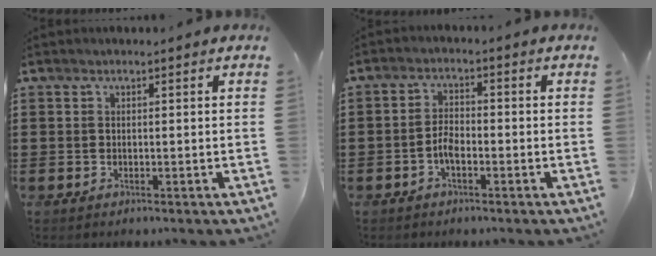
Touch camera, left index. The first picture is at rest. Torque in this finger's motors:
{"motor_torque": [0.61, 0.59, 0.16, 0.04]}